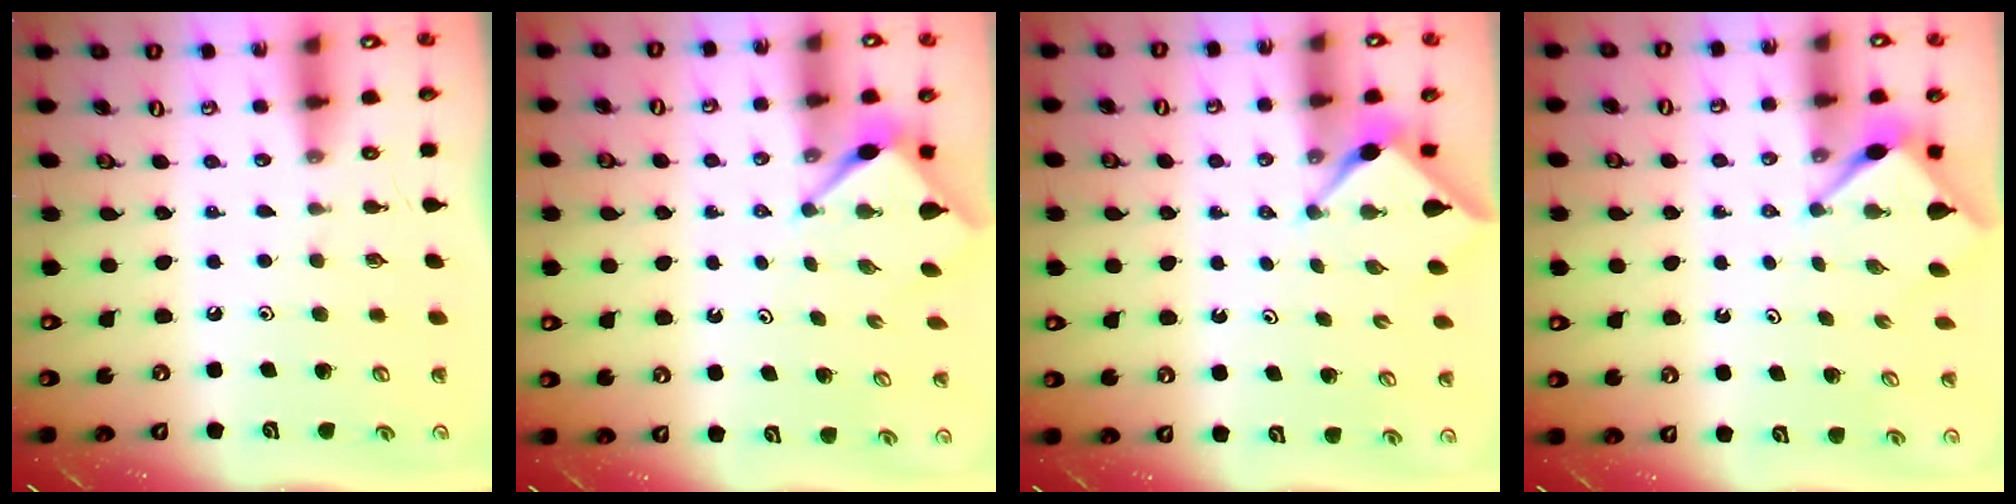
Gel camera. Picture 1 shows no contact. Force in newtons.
{"total": 2.9, "press": 2.9, "slide": 0.3}
{"total": 2.9, "press": 2.9, "slide": 0.4}
{"total": 2.9, "press": 2.8, "slide": 0.4}